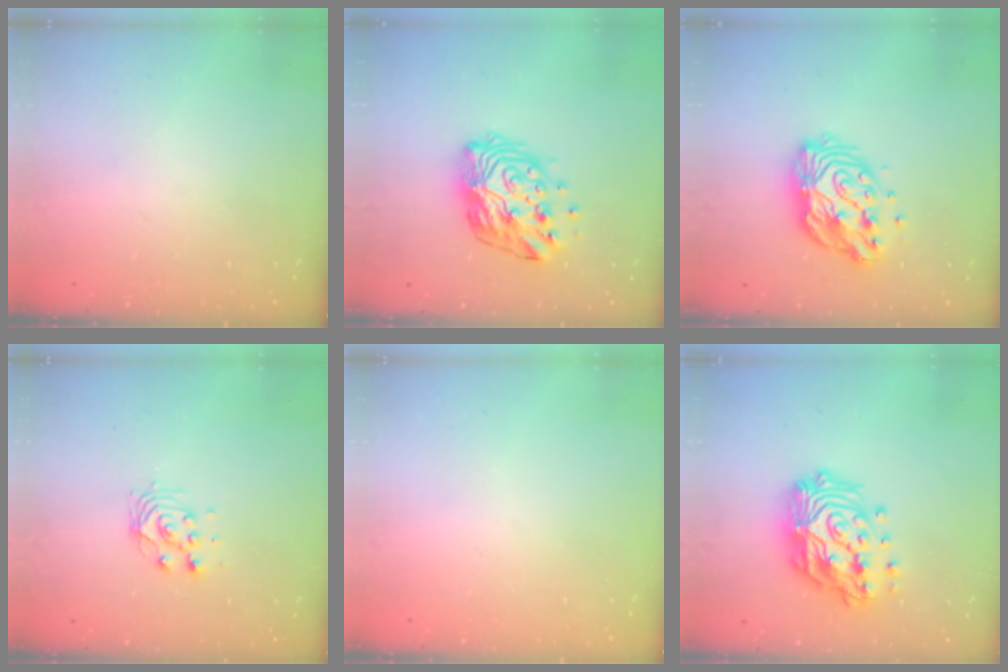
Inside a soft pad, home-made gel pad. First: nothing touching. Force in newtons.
{"total": 14.2, "press": 14.2, "slide": 1.3}
{"total": 13.4, "press": 13.4, "slide": 1.2}
{"total": 5.0, "press": 5.0, "slide": 0.2}
{"total": 0.0}
{"total": 21.5, "press": 21.3, "slide": 2.7}